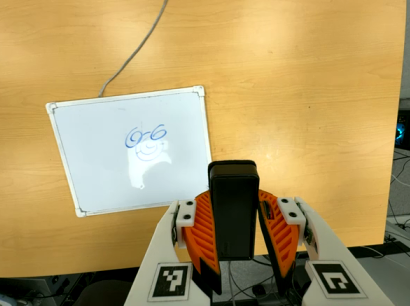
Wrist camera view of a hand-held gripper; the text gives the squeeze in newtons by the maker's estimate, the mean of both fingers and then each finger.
{"total": 8.3, "left": 6.7, "right": 9.8}